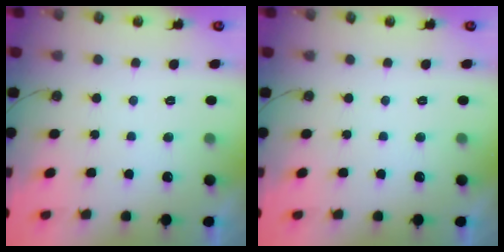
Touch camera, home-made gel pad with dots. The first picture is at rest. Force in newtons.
{"total": 0.0}